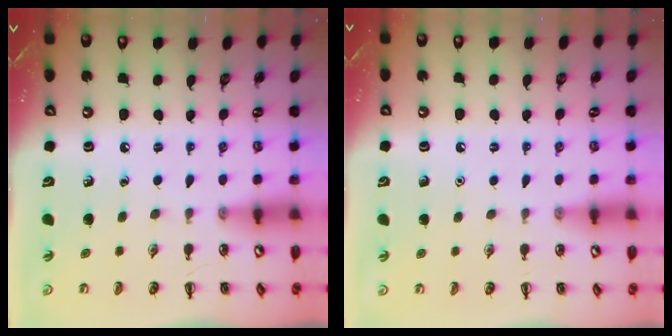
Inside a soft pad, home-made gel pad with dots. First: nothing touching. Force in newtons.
{"total": 1.6, "press": 1.5, "slide": 0.1}